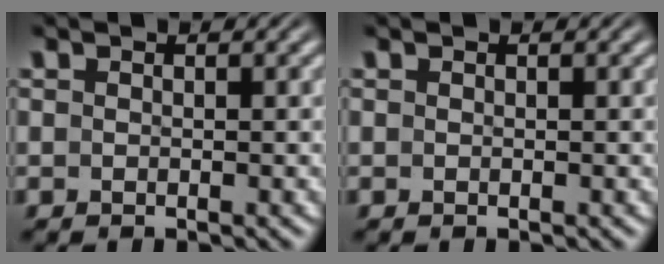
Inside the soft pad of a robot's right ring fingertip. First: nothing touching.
{"total": 0.0}